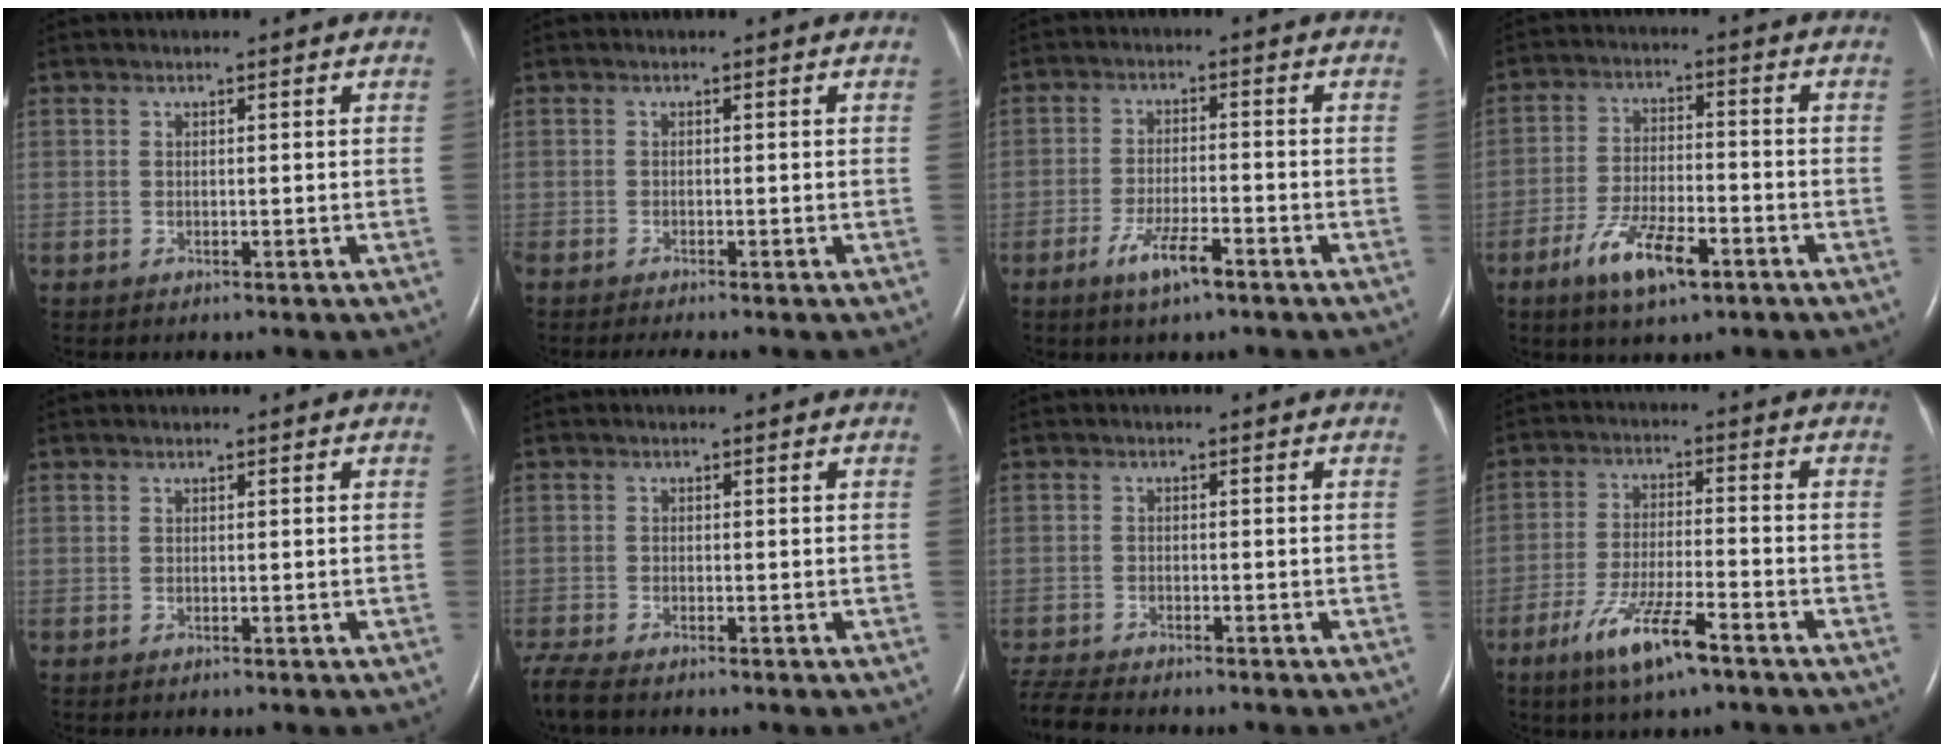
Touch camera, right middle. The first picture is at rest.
{"total": 2.3, "force": [-2.0, -0.2, 1.2], "torque": [-0.020, -0.005, -0.030]}
{"total": 5.5, "force": [-3.4, 0.8, 4.2], "torque": [-0.087, -0.005, -0.062]}
{"total": 9.0, "force": [-5.1, 2.6, 6.9], "torque": [-0.137, -0.008, -0.089]}
{"total": 0.0}
{"total": 4.1, "force": [-3.5, 0.5, 2.0], "torque": [-0.047, -0.015, -0.067]}
{"total": 6.1, "force": [-5.7, 0.6, 1.9], "torque": [-0.039, -0.017, -0.102]}
{"total": 9.4, "force": [-5.9, 1.2, 7.3], "torque": [-0.144, -0.016, -0.104]}